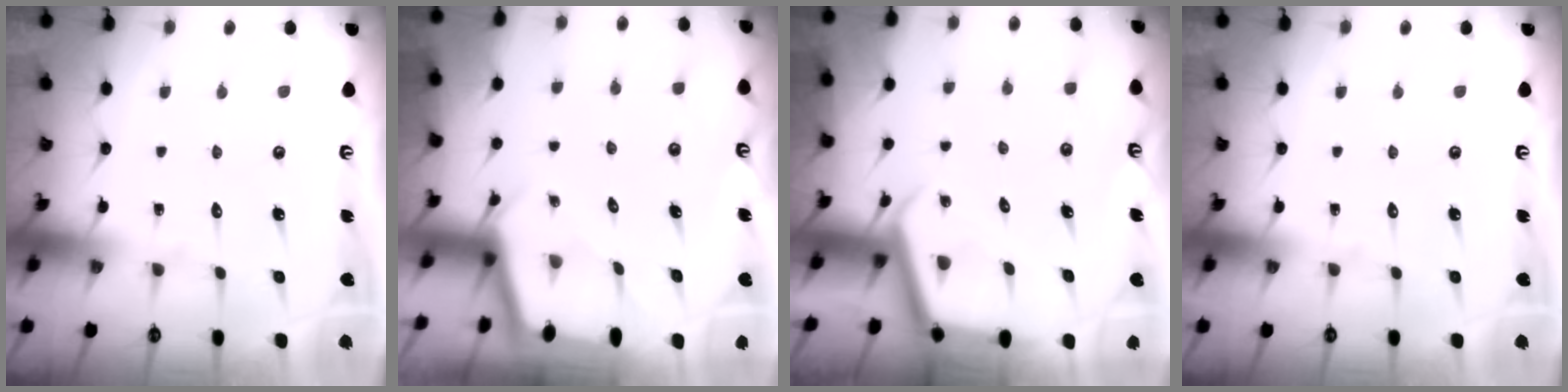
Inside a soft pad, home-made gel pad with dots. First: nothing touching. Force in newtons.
{"total": 2.1, "press": 2.1, "slide": 0.2}
{"total": 3.3, "press": 3.3, "slide": 0.2}
{"total": 0.0}